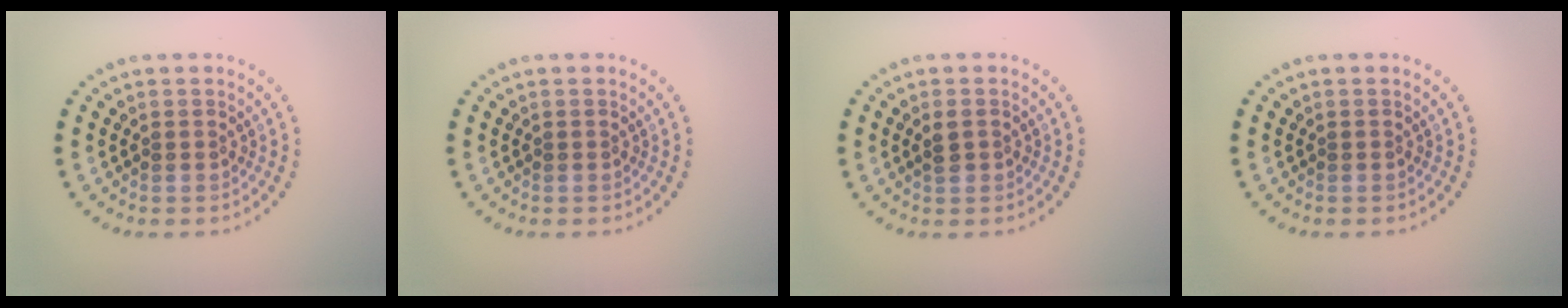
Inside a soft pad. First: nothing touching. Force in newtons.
{"total": 0.0}
{"total": 1.5, "press": 1.5, "slide": 0.1}
{"total": 0.0}